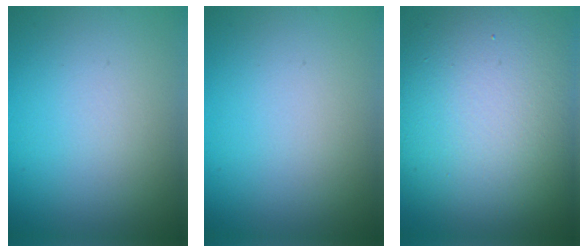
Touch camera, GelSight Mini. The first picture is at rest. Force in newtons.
{"total": 0.0}
{"total": 14.7, "press": 14.6, "slide": 1.5}